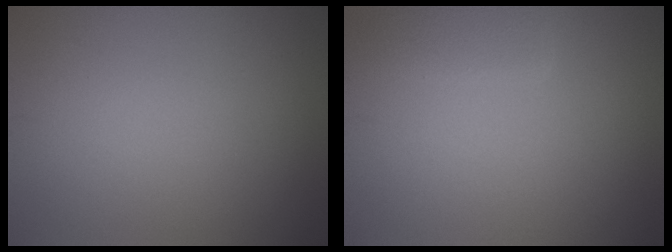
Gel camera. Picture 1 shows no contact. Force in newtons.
{"total": 1.8, "press": 1.8, "slide": 0.2}